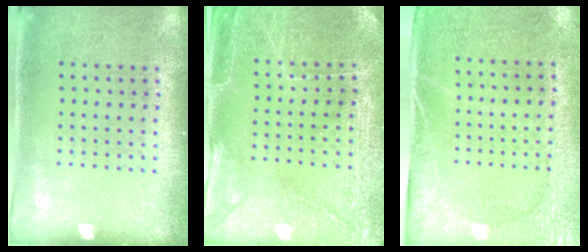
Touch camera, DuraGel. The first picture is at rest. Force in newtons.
{"total": 2.9, "press": 2.9, "slide": 0.2}
{"total": 2.7, "press": 2.3, "slide": 1.5}